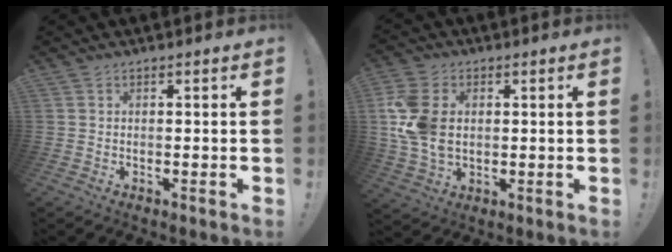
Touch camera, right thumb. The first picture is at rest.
{"total": 14.3, "force": [1.5, 10.5, 9.7], "torque": [-0.213, -0.002, 0.030]}